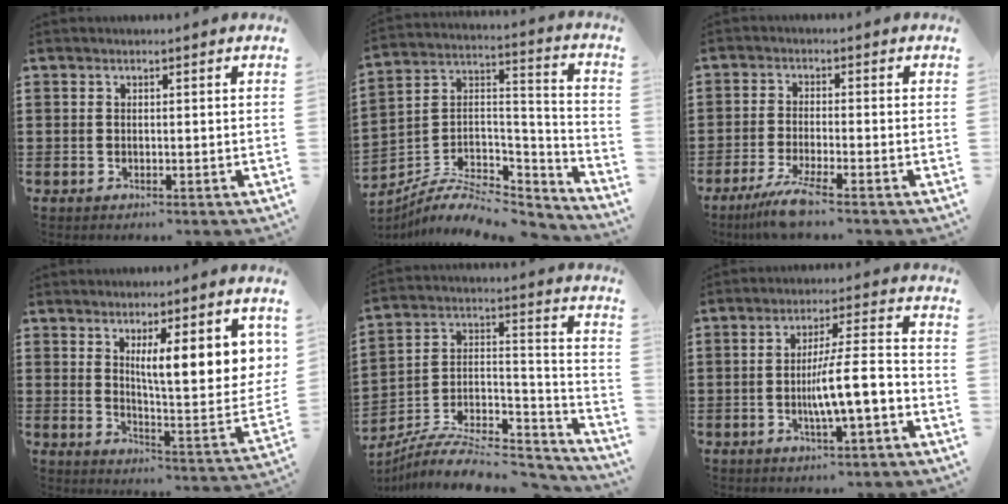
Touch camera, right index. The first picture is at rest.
{"total": 7.6, "force": [-5.6, 3.6, 3.6], "torque": [-0.067, 0.007, -0.105]}
{"total": 5.2, "force": [-3.8, -0.2, 3.5], "torque": [-0.083, -0.022, -0.073]}
{"total": 9.6, "force": [4.3, 2.0, 8.4], "torque": [-0.136, -0.022, 0.065]}
{"total": 8.9, "force": [-7.5, 2.8, 3.9], "torque": [-0.058, 0.015, -0.143]}
{"total": 8.9, "force": [-2.9, 1.5, 8.3], "torque": [-0.146, 0.004, -0.053]}